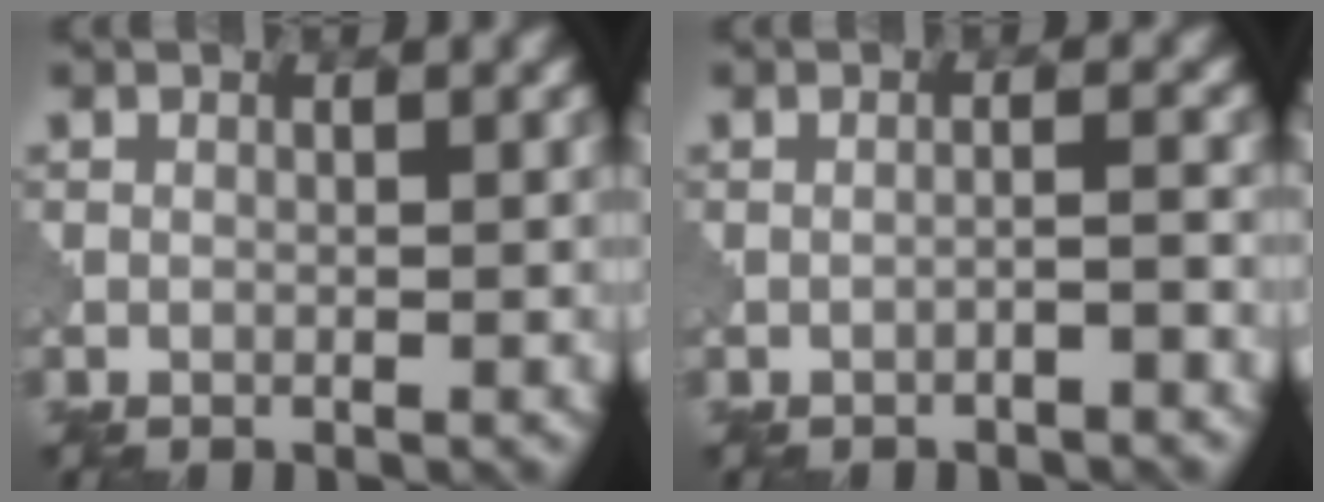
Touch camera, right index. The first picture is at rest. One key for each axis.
{"total": 1.3, "fx": -0.9, "fy": 0.1, "fz": 1.0, "tx": -0.008, "ty": 0.014, "tz": -0.022}